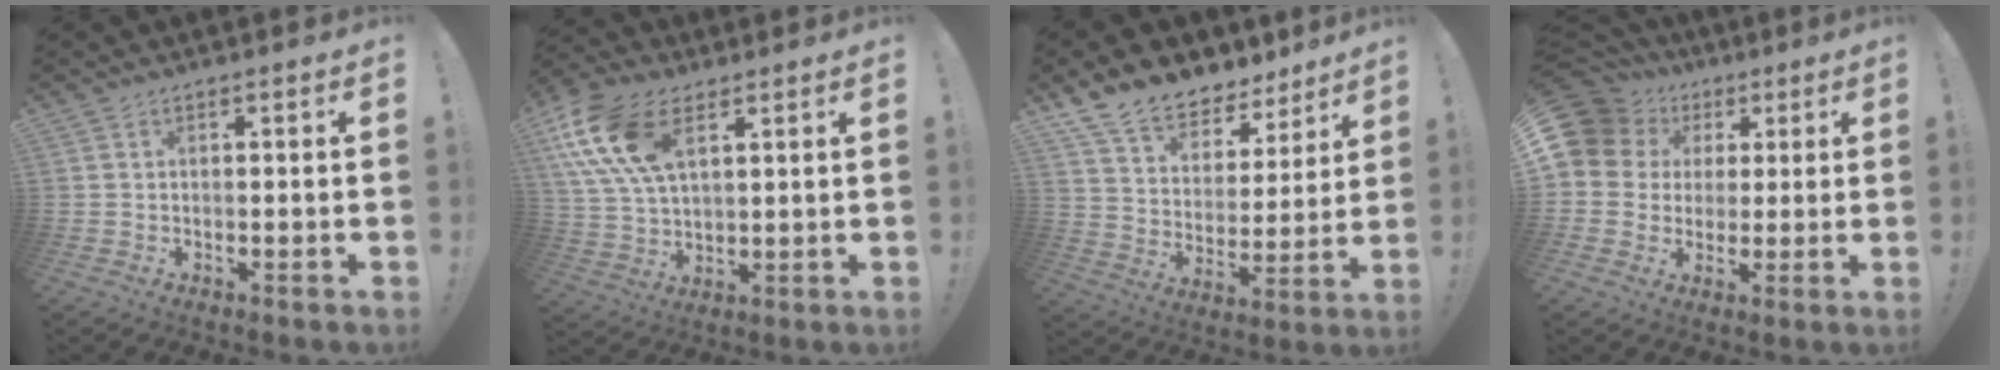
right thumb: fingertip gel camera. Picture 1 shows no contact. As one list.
[{"total": 16.7, "force": [7.5, 9.6, 11.5], "torque": [-0.247, -0.015, 0.140]}, {"total": 13.0, "force": [10.6, 6.6, 3.7], "torque": [-0.073, -0.085, 0.197]}, {"total": 11.9, "force": [3.9, 10.2, 4.7], "torque": [-0.074, -0.016, 0.079]}]